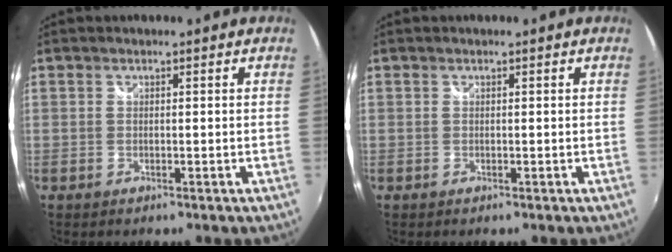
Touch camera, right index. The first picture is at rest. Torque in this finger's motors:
{"motor_torque": [0.54, 0.40, -0.04, 0.00]}